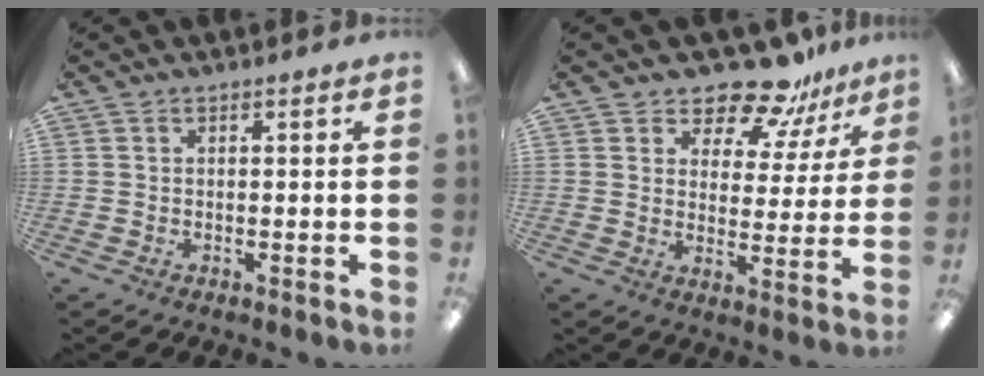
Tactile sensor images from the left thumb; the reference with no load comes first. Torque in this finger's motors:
{"motor_torque": [0.07, 0.08, -0.39, 0.02, 0.07]}